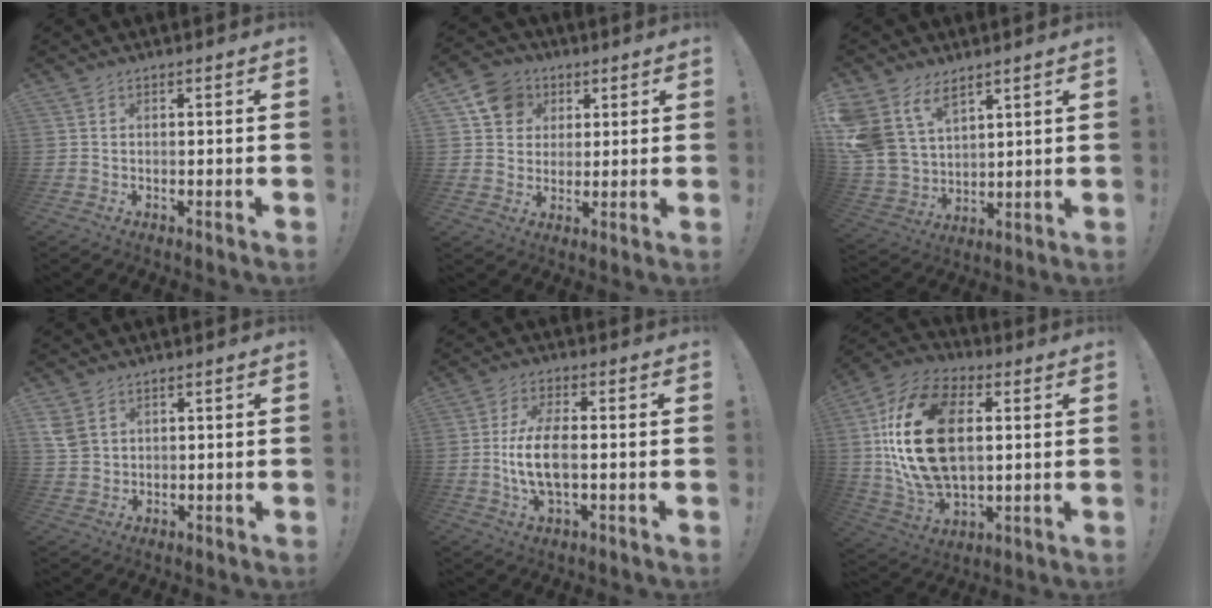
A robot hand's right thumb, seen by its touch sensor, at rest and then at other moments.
{"total": 10.4, "force": [3.8, 9.1, 3.2], "torque": [-0.040, -0.013, 0.077]}
{"total": 12.7, "force": [7.9, 8.0, 5.9], "torque": [-0.151, -0.052, 0.156]}
{"total": 4.9, "force": [2.5, 3.6, 2.3], "torque": [-0.044, -0.007, 0.048]}
{"total": 10.0, "force": [-0.8, 3.9, 9.2], "torque": [-0.184, -0.004, -0.015]}
{"total": 26.8, "force": [3.9, 16.3, 21.0], "torque": [-0.410, -0.001, 0.069]}